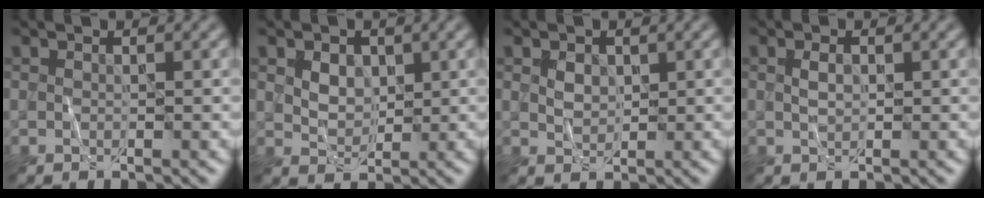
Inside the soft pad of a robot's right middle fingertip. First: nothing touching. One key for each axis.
{"total": 2.4, "fx": 0.8, "fy": 1.8, "fz": 1.4, "tx": -0.028, "ty": -0.002, "tz": 0.014}
{"total": 1.3, "fx": 0.5, "fy": 1.0, "fz": 0.7, "tx": -0.014, "ty": 0.000, "tz": 0.012}
{"total": 1.0, "fx": 0.2, "fy": 0.6, "fz": 0.8, "tx": -0.020, "ty": 0.001, "tz": 0.005}